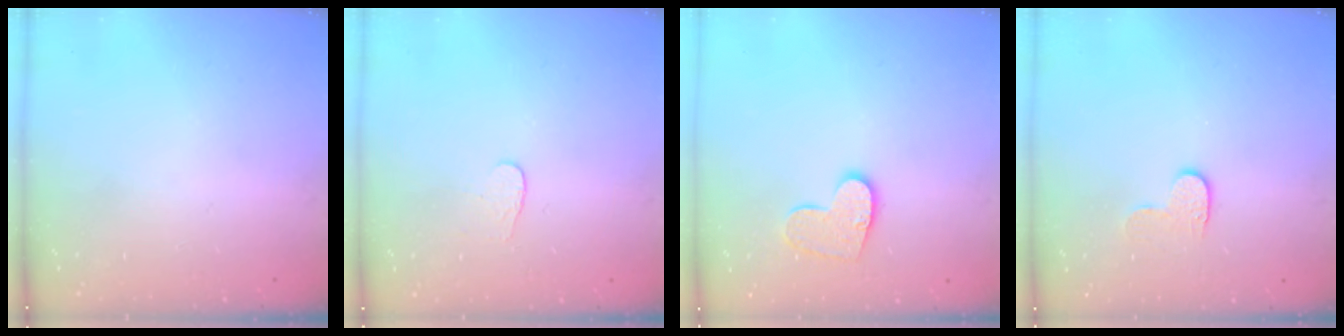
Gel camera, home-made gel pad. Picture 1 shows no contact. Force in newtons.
{"total": 3.2, "press": 3.2, "slide": 0.3}
{"total": 10.4, "press": 10.4, "slide": 0.7}
{"total": 5.8, "press": 5.8, "slide": 0.5}